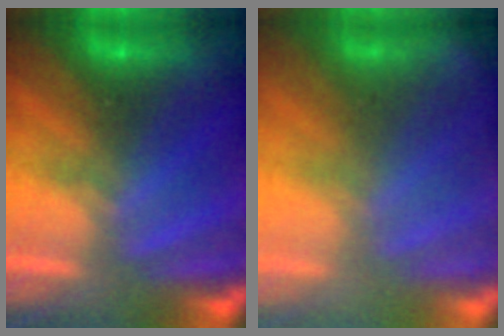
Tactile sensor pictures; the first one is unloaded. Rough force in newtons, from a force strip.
{"total": 1.6}